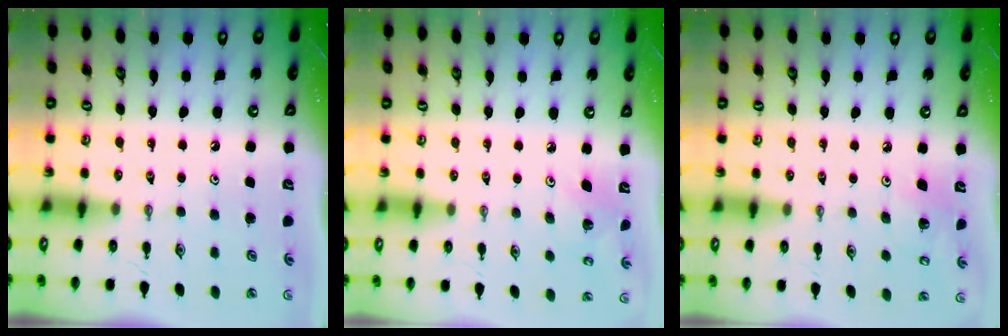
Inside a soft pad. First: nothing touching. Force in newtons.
{"total": 2.9, "press": 2.9, "slide": 0.2}
{"total": 6.4, "press": 5.9, "slide": 2.4}